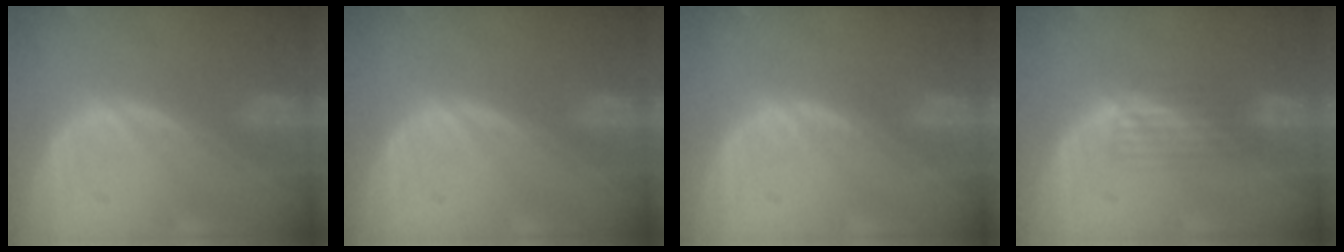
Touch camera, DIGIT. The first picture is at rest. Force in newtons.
{"total": 0.0}
{"total": 0.5, "press": 0.5, "slide": 0.1}
{"total": 2.9, "press": 2.6, "slide": 1.2}